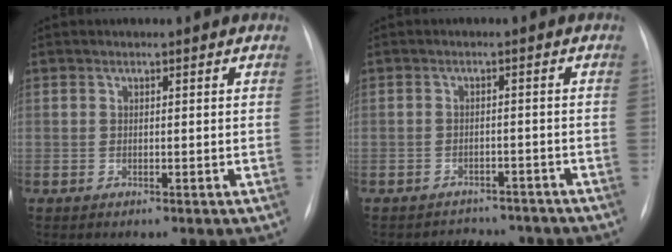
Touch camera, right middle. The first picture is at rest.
{"total": 6.7, "force": [-6.2, 2.6, 0.2], "torque": [0.002, 0.011, -0.072]}